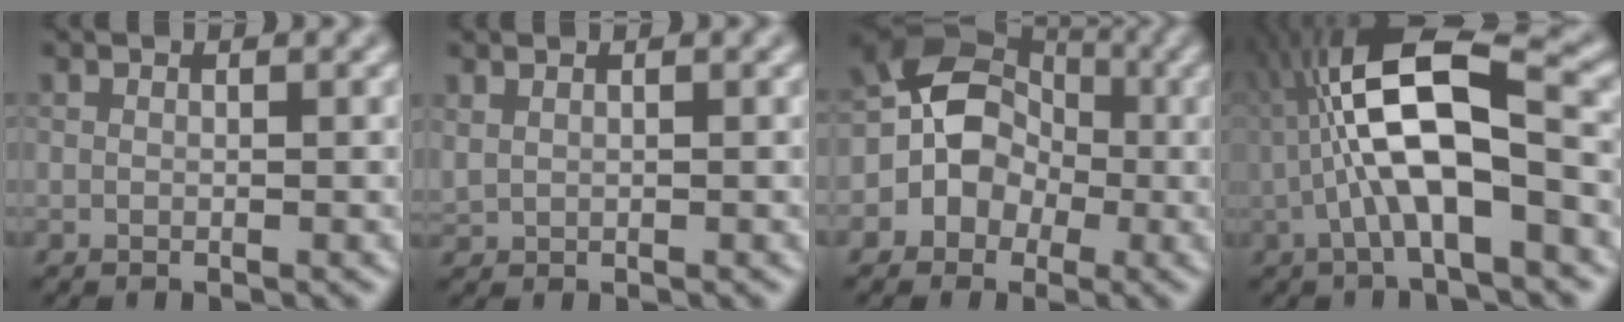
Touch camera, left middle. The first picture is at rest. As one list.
[{"total": 0.6, "force": [0.5, 0.1, 0.2], "torque": [-0.010, 0.004, 0.020]}, {"total": 6.4, "force": [-1.4, 5.7, 2.6], "torque": [-0.005, 0.020, -0.046]}, {"total": 9.3, "force": [-1.0, 2.9, 8.8], "torque": [-0.164, 0.025, -0.014]}]